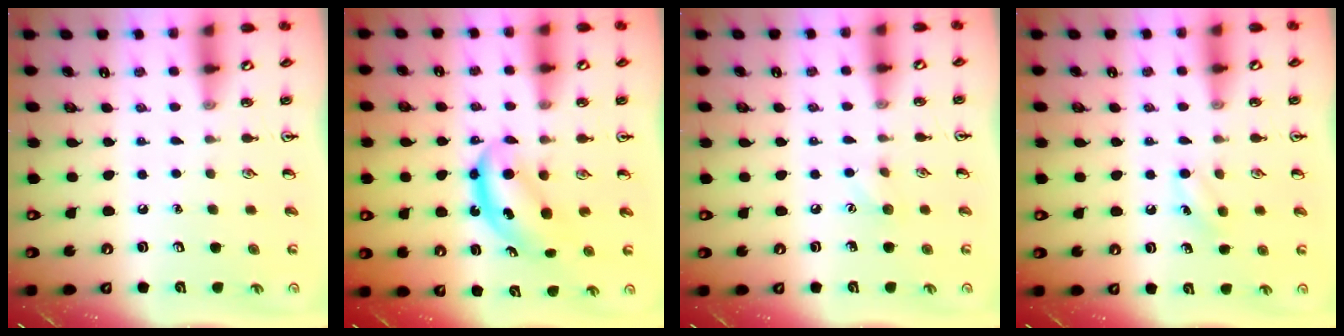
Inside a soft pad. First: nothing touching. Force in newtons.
{"total": 5.9, "press": 5.8, "slide": 1.3}
{"total": 5.1, "press": 4.8, "slide": 1.5}
{"total": 6.2, "press": 5.9, "slide": 1.9}